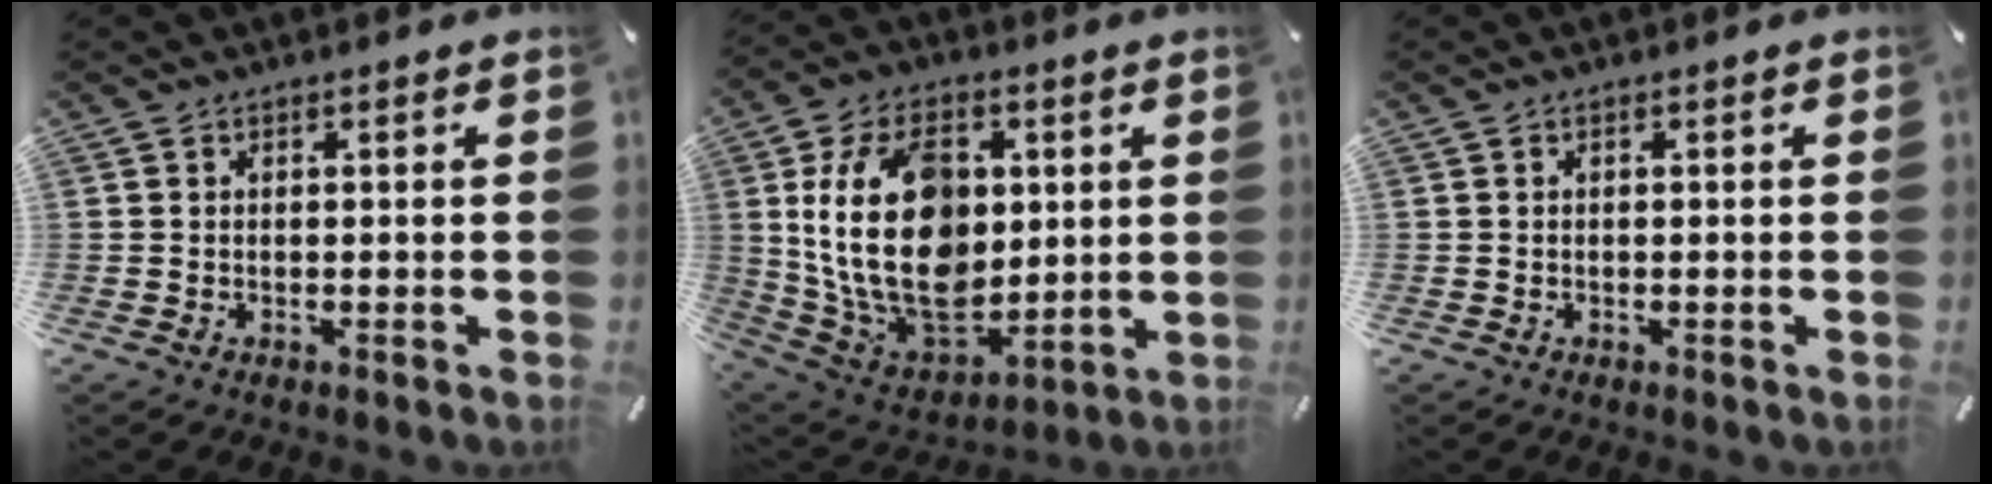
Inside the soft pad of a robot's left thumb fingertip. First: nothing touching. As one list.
[{"total": 23.4, "force": [2.3, 16.0, 16.9], "torque": [-0.333, -0.014, 0.043]}, {"total": 0.0}]